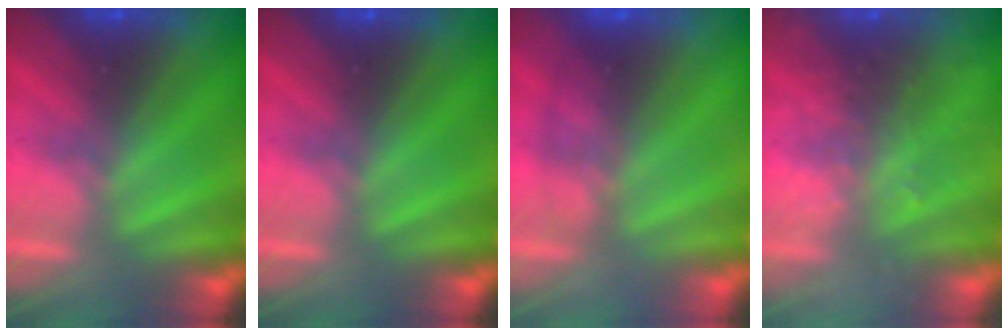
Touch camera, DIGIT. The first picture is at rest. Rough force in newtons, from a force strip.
{"total": 0.0}
{"total": 1.8}
{"total": 6.4}